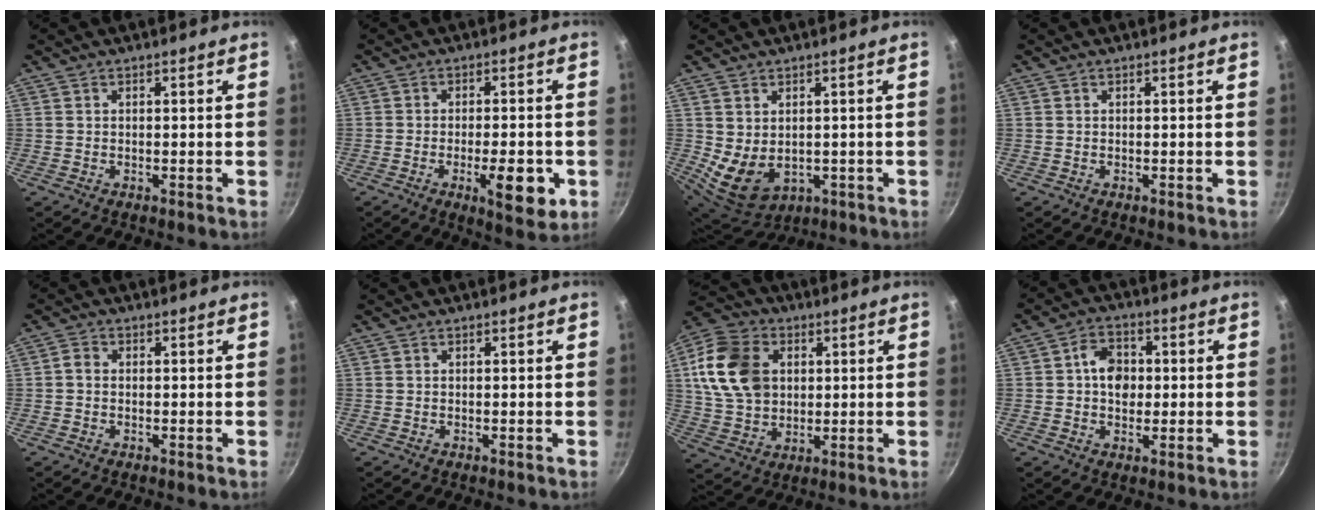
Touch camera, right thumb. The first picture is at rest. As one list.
[{"total": 9.7, "force": [-3.0, 3.4, 8.5], "torque": [-0.102, 0.003, -0.038]}, {"total": 8.1, "force": [0.2, 6.1, 5.3], "torque": [-0.079, -0.020, 0.030]}, {"total": 0.0}, {"total": 1.6, "force": [-0.3, 1.3, 0.9], "torque": [-0.019, 0.009, -0.007]}, {"total": 0.0}, {"total": 15.6, "force": [3.3, 11.8, 9.7], "torque": [-0.163, 0.000, 0.062]}, {"total": 7.0, "force": [0.4, 5.5, 4.4], "torque": [-0.044, 0.006, -0.004]}]